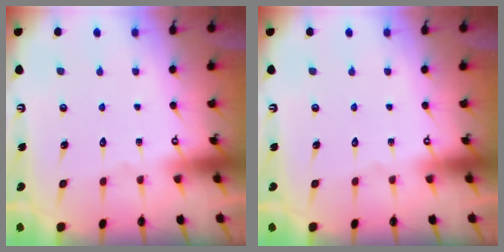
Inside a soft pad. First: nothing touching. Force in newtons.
{"total": 0.0}